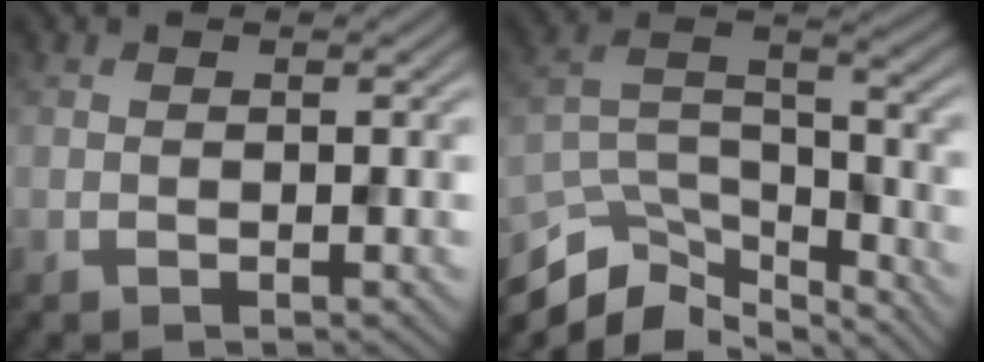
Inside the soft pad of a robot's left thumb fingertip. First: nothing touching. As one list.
[{"total": 11.0, "force": [-8.9, 3.8, 5.2], "torque": [-0.116, -0.006, -0.159]}]